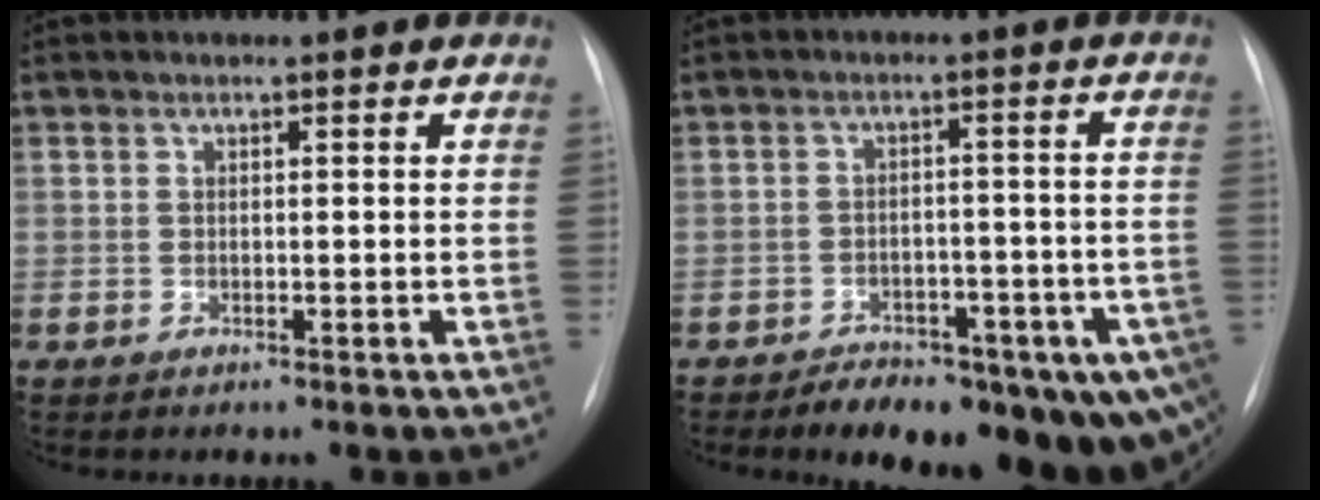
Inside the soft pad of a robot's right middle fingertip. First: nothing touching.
{"total": 18.6, "force": [-12.7, 7.3, 11.4], "torque": [-0.103, 0.023, -0.156]}